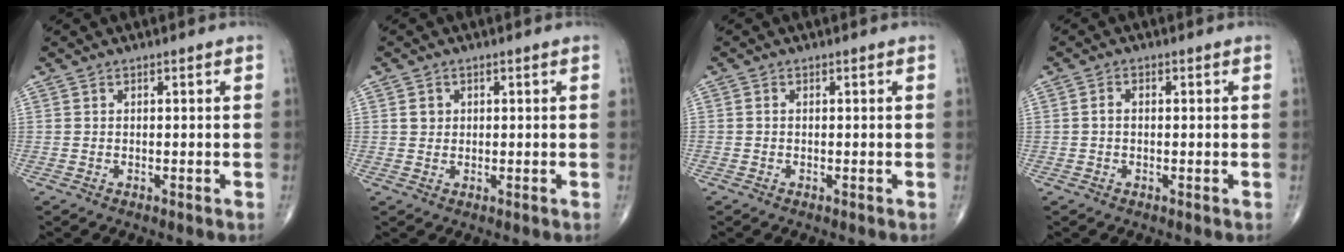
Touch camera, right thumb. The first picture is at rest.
{"total": 1.8, "force": [0.5, 1.6, 0.6], "torque": [-0.004, -0.001, 0.008]}
{"total": 0.0}
{"total": 1.5, "force": [0.0, 1.0, 1.1], "torque": [-0.020, 0.008, -0.002]}